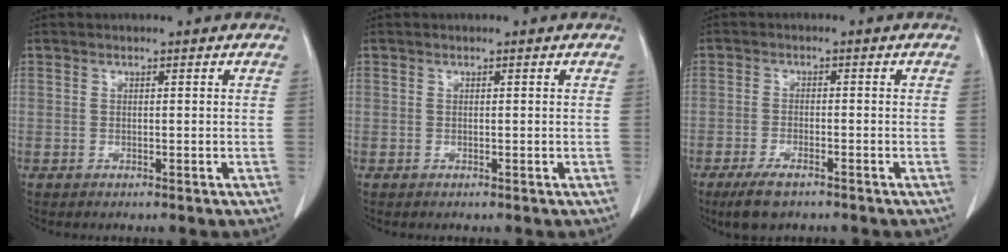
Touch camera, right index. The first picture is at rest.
{"total": 0.0}
{"total": 4.9, "force": [-3.5, 1.3, 3.2], "torque": [-0.067, -0.008, -0.058]}